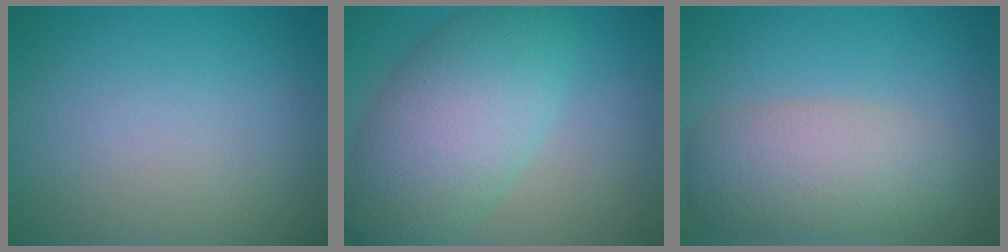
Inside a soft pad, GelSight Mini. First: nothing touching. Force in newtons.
{"total": 8.4, "press": 8.4, "slide": 0.3}
{"total": 5.9, "press": 5.9, "slide": 0.3}